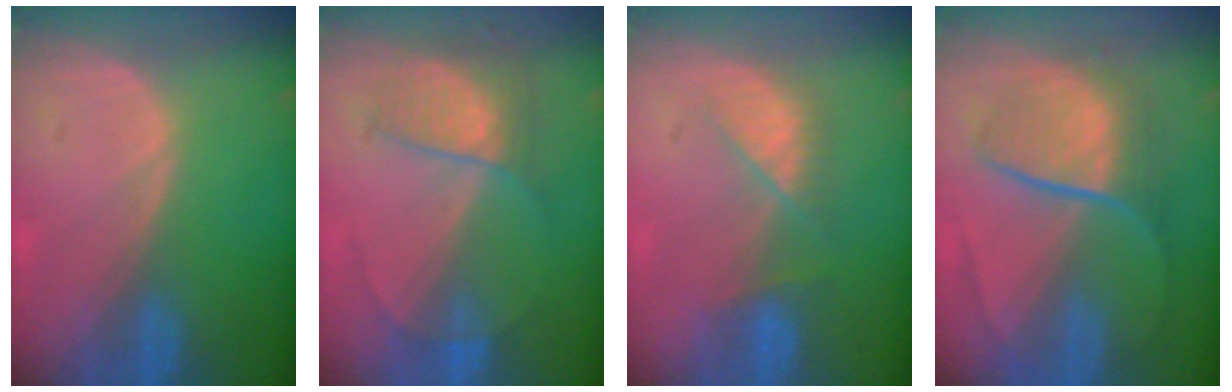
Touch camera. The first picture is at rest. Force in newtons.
{"total": 7.1, "press": 6.1, "slide": 3.6}
{"total": 4.6, "press": 4.6, "slide": 0.5}
{"total": 8.9, "press": 7.5, "slide": 4.7}